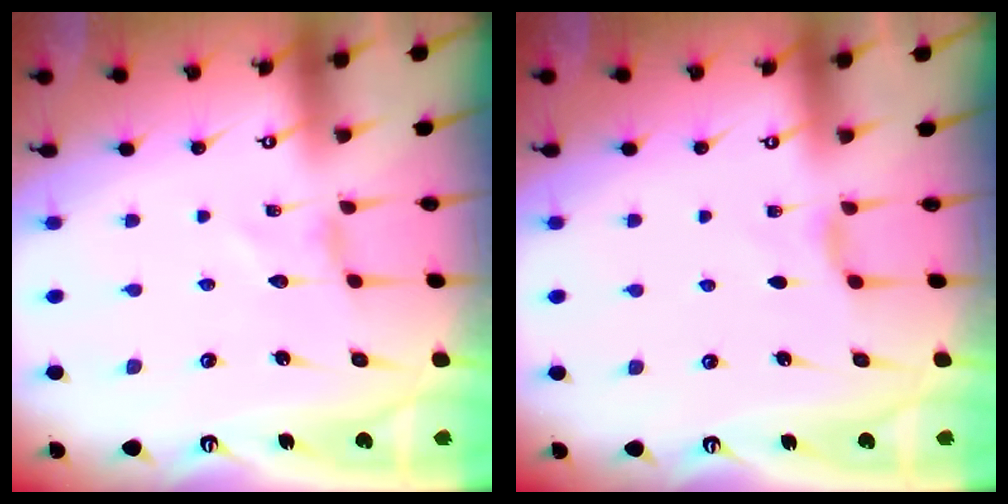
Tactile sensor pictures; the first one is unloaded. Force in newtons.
{"total": 3.3, "press": 3.3, "slide": 0.6}